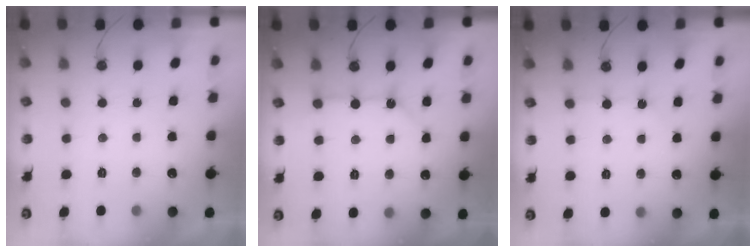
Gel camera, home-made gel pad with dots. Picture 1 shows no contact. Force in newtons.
{"total": 8.2, "press": 8.2, "slide": 0.7}
{"total": 1.8, "press": 1.8, "slide": 0.4}